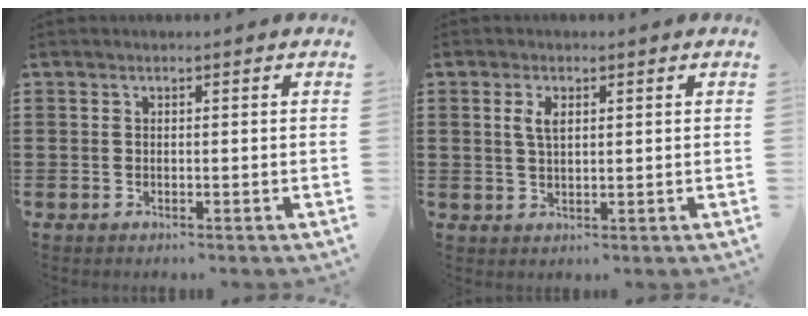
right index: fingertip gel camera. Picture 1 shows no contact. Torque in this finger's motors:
{"motor_torque": [0.46, -0.03, 0.15, 0.07]}